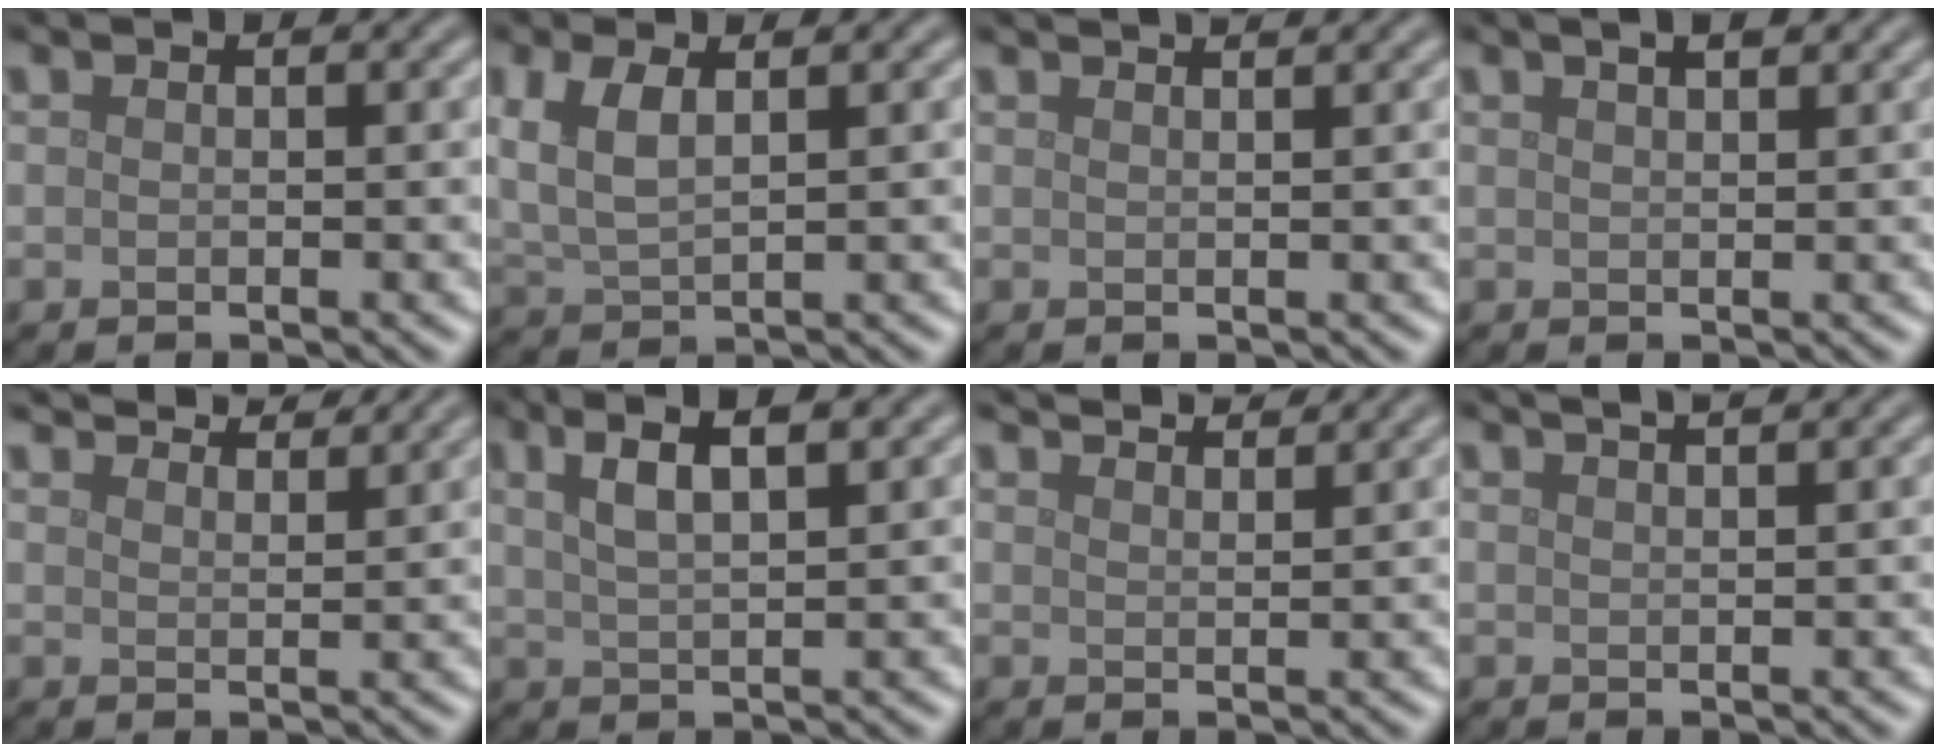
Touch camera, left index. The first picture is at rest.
{"total": 4.1, "force": [1.5, 1.9, 3.3], "torque": [-0.079, 0.003, 0.029]}
{"total": 3.3, "force": [2.5, 1.3, 1.7], "torque": [-0.001, 0.018, -0.001]}
{"total": 3.0, "force": [2.0, 1.1, 1.9], "torque": [-0.009, 0.010, 0.010]}
{"total": 5.5, "force": [5.2, 0.8, 1.7], "torque": [-0.023, 0.007, 0.059]}
{"total": 4.7, "force": [2.4, 1.4, 3.8], "torque": [-0.062, 0.010, 0.042]}
{"total": 4.3, "force": [3.9, 0.8, 1.5], "torque": [-0.007, 0.011, 0.037]}
{"total": 4.3, "force": [3.0, 1.6, 2.6], "torque": [-0.005, 0.027, 0.009]}